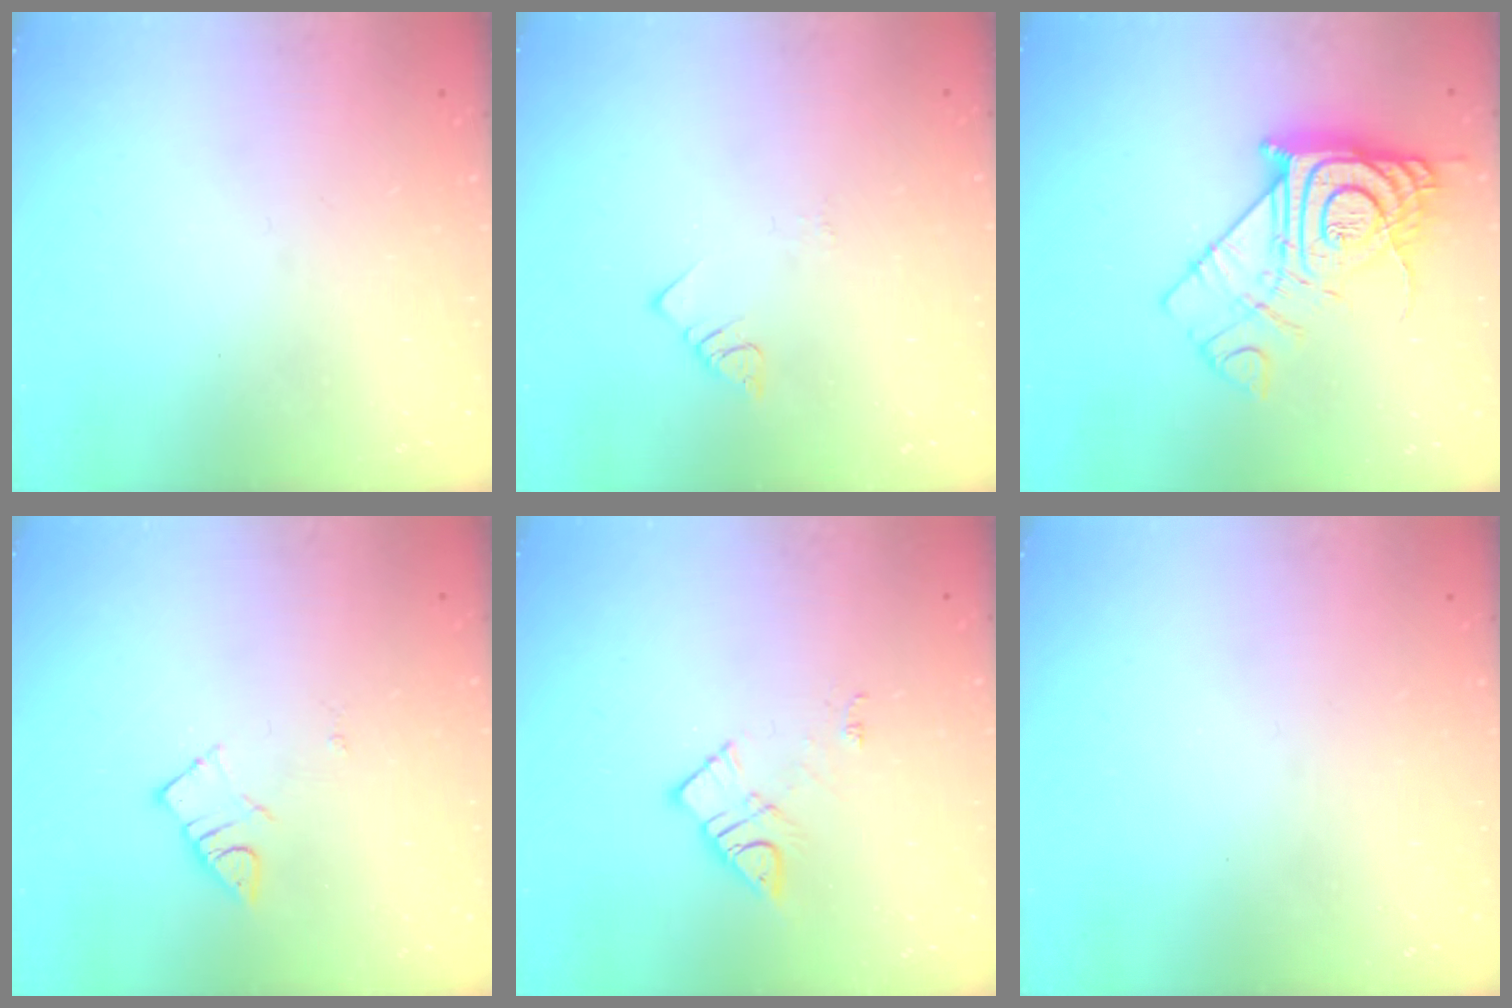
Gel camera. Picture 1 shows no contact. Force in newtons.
{"total": 1.8, "press": 1.8, "slide": 0.3}
{"total": 15.9, "press": 15.8, "slide": 1.7}
{"total": 3.1, "press": 3.0, "slide": 0.5}
{"total": 8.9, "press": 8.9, "slide": 0.5}
{"total": 0.0}